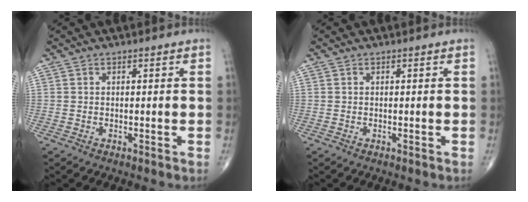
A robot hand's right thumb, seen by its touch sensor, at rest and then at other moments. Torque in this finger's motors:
{"motor_torque": [0.00, 0.00, 0.03, 0.04, 0.00]}